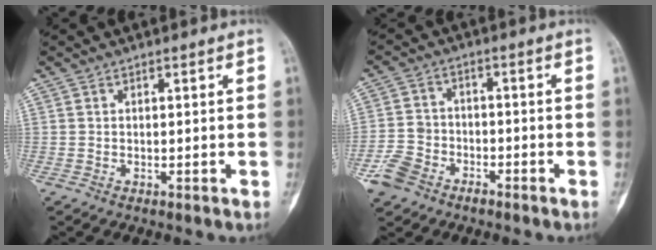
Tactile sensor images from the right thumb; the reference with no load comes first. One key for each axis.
{"total": 7.3, "fx": -4.4, "fy": 5.0, "fz": 2.9, "tx": -0.052, "ty": 0.024, "tz": -0.086}